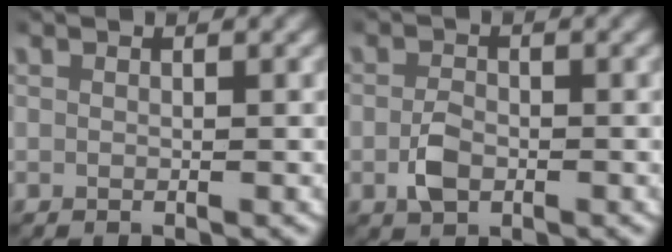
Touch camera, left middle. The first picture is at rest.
{"total": 2.4, "force": [-0.9, 1.6, 1.6], "torque": [-0.036, -0.005, -0.015]}